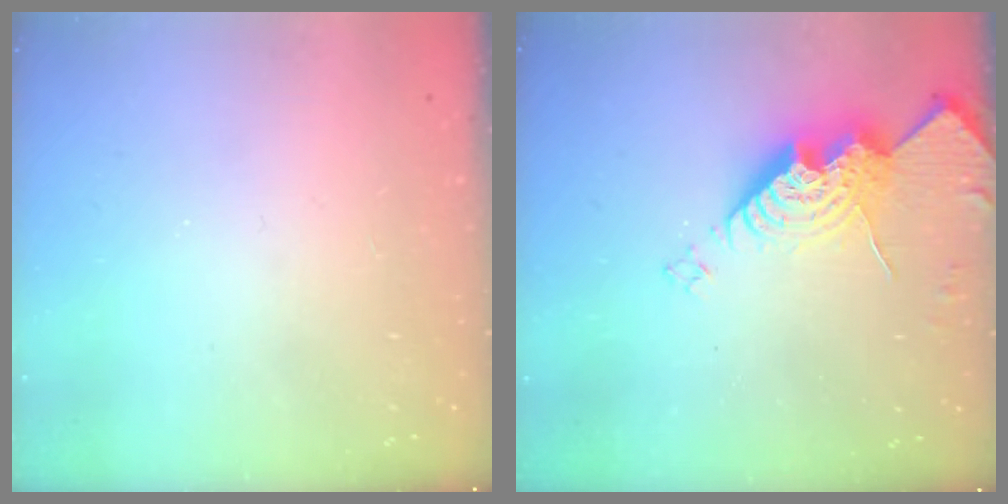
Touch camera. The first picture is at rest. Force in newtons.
{"total": 14.8, "press": 14.7, "slide": 1.5}